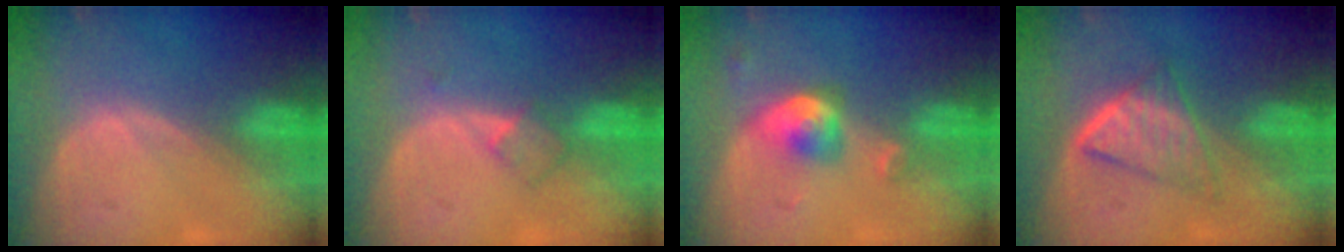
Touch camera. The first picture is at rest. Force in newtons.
{"total": 2.7, "press": 2.4, "slide": 1.1}
{"total": 5.1, "press": 4.7, "slide": 2.0}
{"total": 6.3, "press": 5.4, "slide": 3.1}